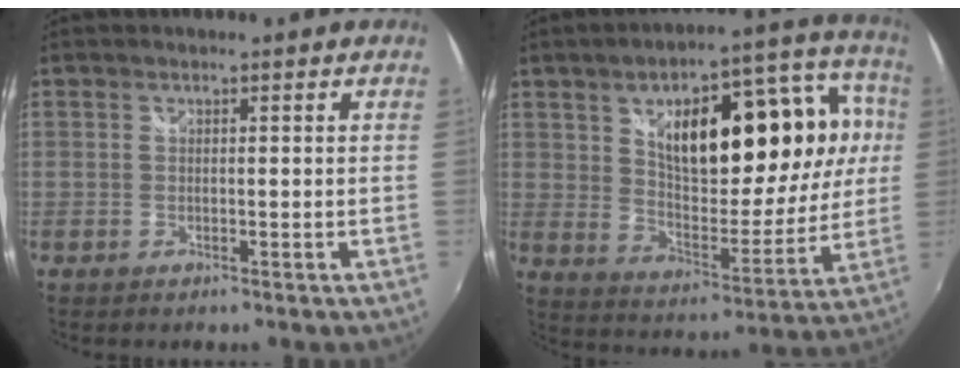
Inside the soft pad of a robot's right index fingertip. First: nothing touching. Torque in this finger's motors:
{"motor_torque": [1.74, -0.11, 0.61, 0.18]}